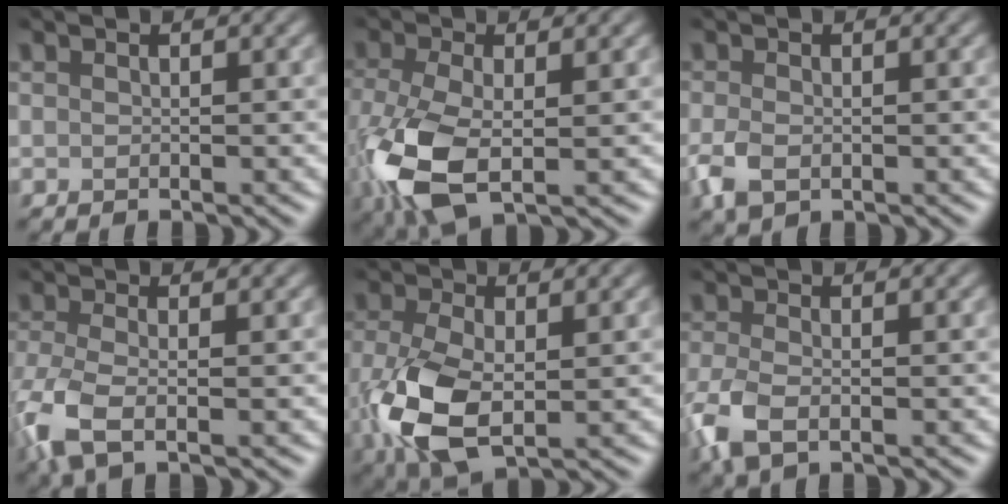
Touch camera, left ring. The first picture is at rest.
{"total": 8.0, "force": [-2.2, 4.1, 6.5], "torque": [-0.161, -0.022, -0.046]}
{"total": 2.6, "force": [-0.8, 1.6, 1.9], "torque": [-0.049, -0.009, -0.018]}
{"total": 4.6, "force": [-1.8, 1.7, 3.8], "torque": [-0.096, -0.010, -0.046]}
{"total": 7.6, "force": [-1.6, 4.4, 6.0], "torque": [-0.145, -0.020, -0.029]}
{"total": 3.7, "force": [-1.5, 1.8, 2.9], "torque": [-0.078, -0.007, -0.036]}